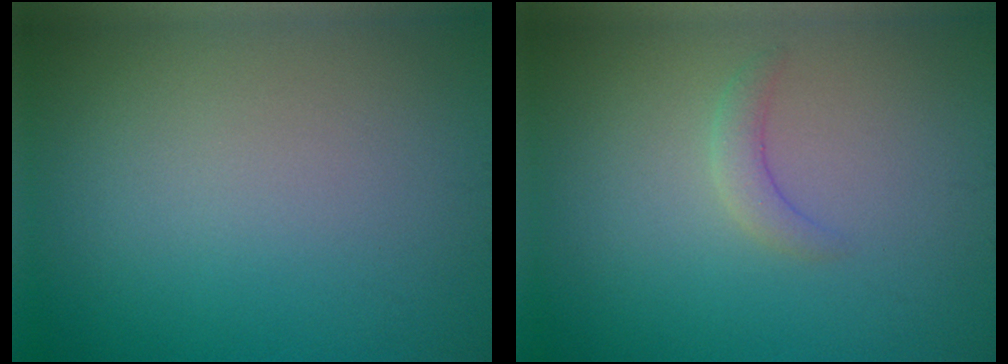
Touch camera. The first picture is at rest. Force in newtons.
{"total": 1.3, "press": 1.3, "slide": 0.2}